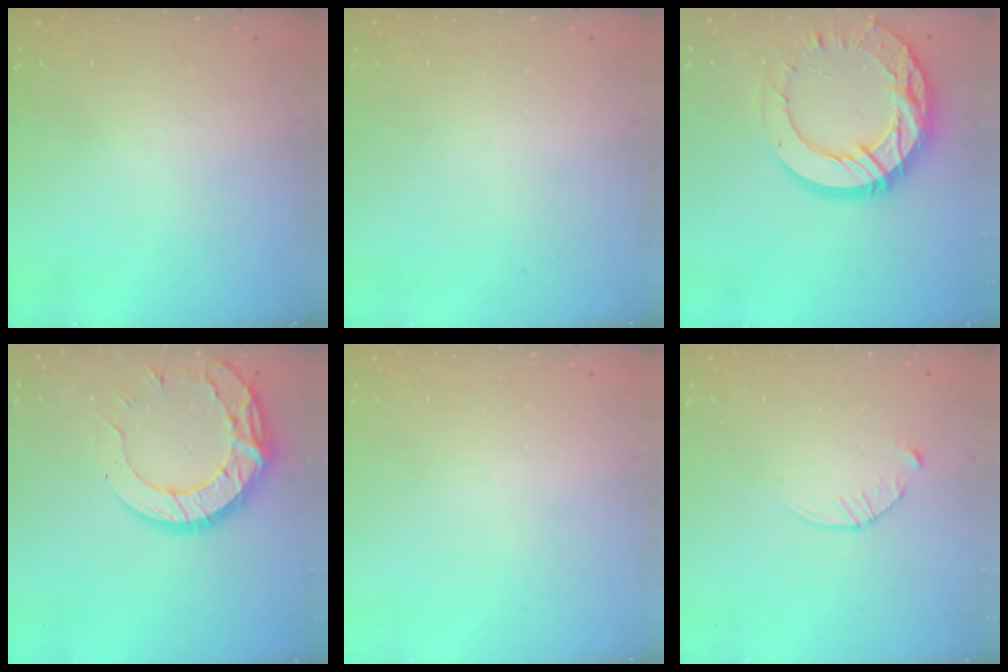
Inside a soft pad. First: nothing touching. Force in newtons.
{"total": 0.0}
{"total": 20.2, "press": 20.2, "slide": 1.8}
{"total": 15.1, "press": 15.0, "slide": 1.3}
{"total": 0.0}
{"total": 4.0, "press": 4.0, "slide": 0.5}